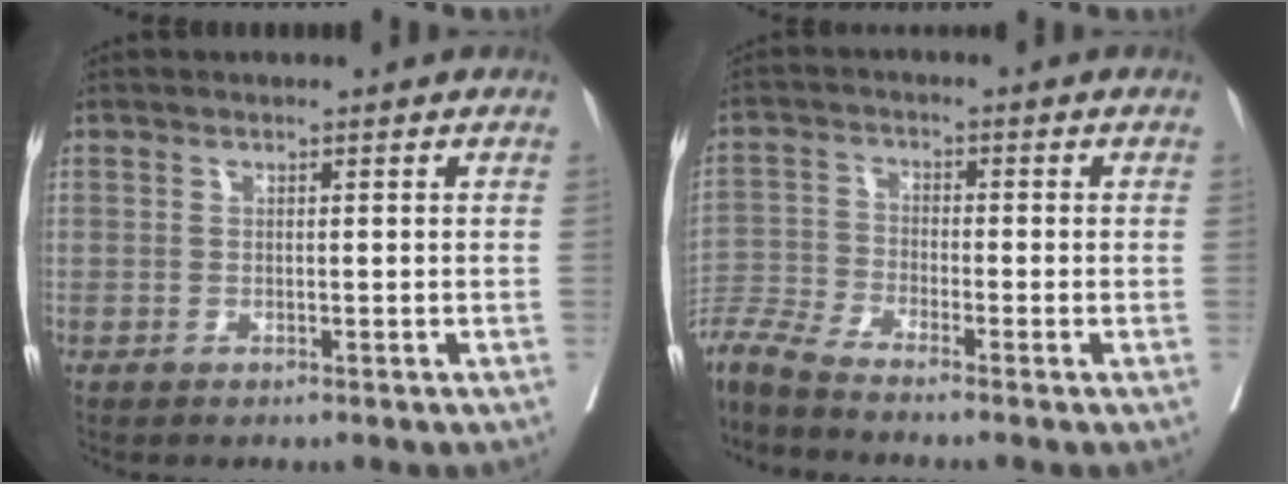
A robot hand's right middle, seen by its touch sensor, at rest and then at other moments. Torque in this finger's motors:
{"motor_torque": [0.73, -1.41, -0.09, 0.00]}